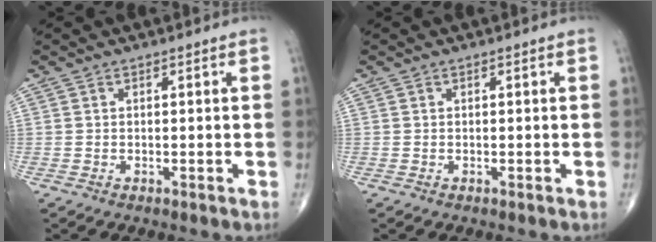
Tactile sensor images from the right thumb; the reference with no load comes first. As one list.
[{"total": 0.0}]